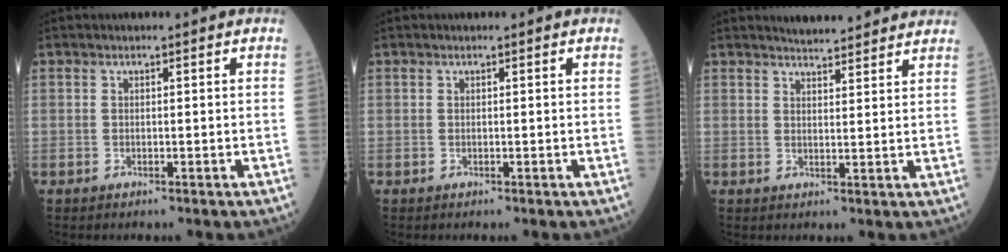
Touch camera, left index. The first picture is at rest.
{"total": 0.0}
{"total": 7.1, "force": [6.7, 1.1, 2.0], "torque": [-0.030, 0.014, 0.082]}